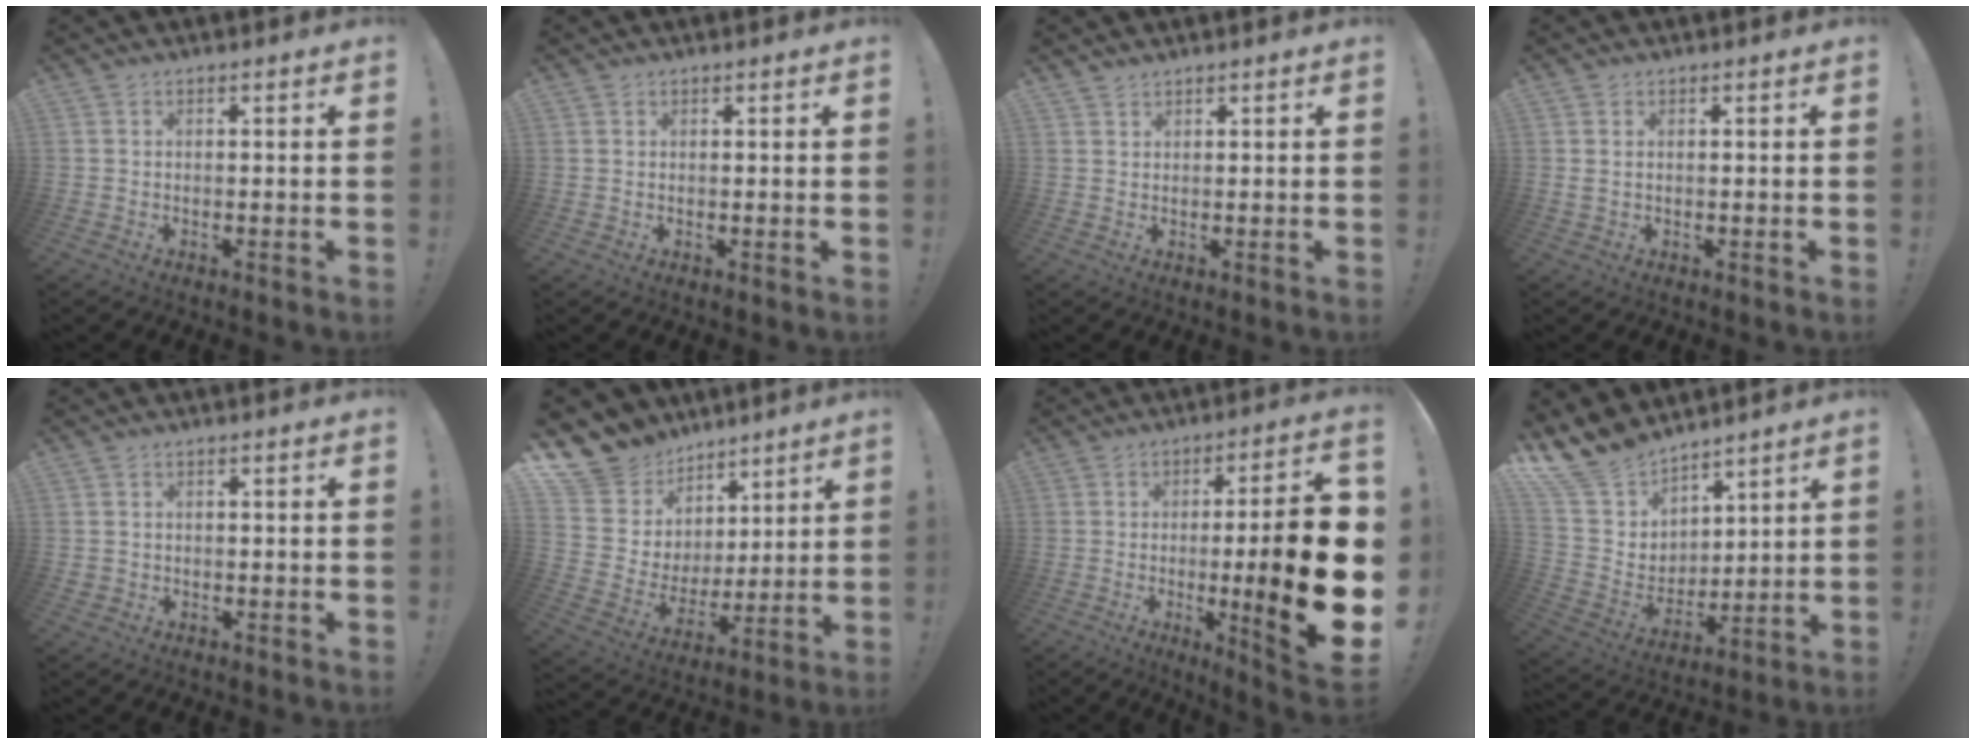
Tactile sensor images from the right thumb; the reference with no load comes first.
{"total": 1.3, "force": [1.0, 0.8, -0.1], "torque": [0.016, -0.006, 0.014]}
{"total": 1.7, "force": [1.6, 0.5, 0.3], "torque": [-0.003, -0.009, 0.030]}
{"total": 1.3, "force": [0.8, 0.6, 0.9], "torque": [-0.012, 0.000, 0.013]}
{"total": 1.1, "force": [0.1, 1.1, 0.2], "torque": [-0.004, 0.004, 0.001]}
{"total": 12.3, "force": [8.2, 9.1, 1.6], "torque": [-0.036, -0.073, 0.178]}
{"total": 22.6, "force": [-2.9, 2.9, 22.3], "torque": [-0.341, 0.000, -0.041]}
{"total": 14.4, "force": [11.9, 7.4, 3.1], "torque": [-0.085, -0.092, 0.236]}